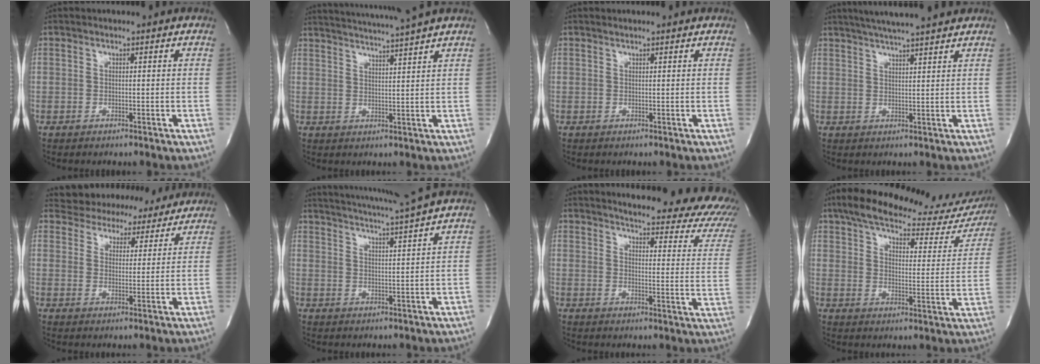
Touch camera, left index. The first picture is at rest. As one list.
[{"total": 11.1, "force": [10.0, -2.2, 4.3], "torque": [-0.077, -0.013, 0.141]}, {"total": 1.5, "force": [1.4, 0.1, 0.5], "torque": [-0.009, 0.012, 0.018]}, {"total": 10.8, "force": [9.4, 0.0, 5.4], "torque": [-0.089, 0.018, 0.128]}, {"total": 14.7, "force": [13.6, 5.3, 2.2], "torque": [-0.024, 0.016, 0.174]}, {"total": 12.3, "force": [11.0, -2.3, 5.0], "torque": [-0.094, -0.026, 0.155]}, {"total": 21.9, "force": [19.5, 3.5, 9.3], "torque": [-0.105, -0.080, 0.202]}, {"total": 27.8, "force": [24.1, 7.2, 11.9], "torque": [-0.188, -0.026, 0.296]}]